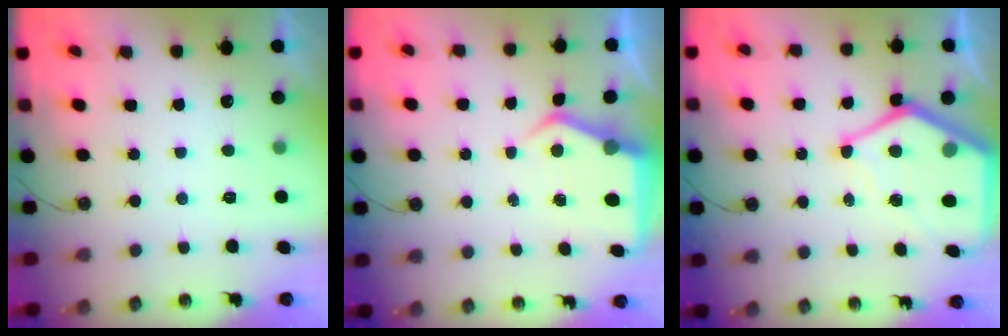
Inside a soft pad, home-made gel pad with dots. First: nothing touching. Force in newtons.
{"total": 6.0, "press": 5.9, "slide": 0.7}
{"total": 16.3, "press": 16.2, "slide": 1.5}